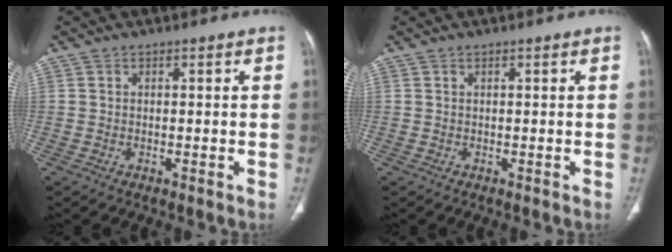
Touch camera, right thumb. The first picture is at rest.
{"total": 0.0}